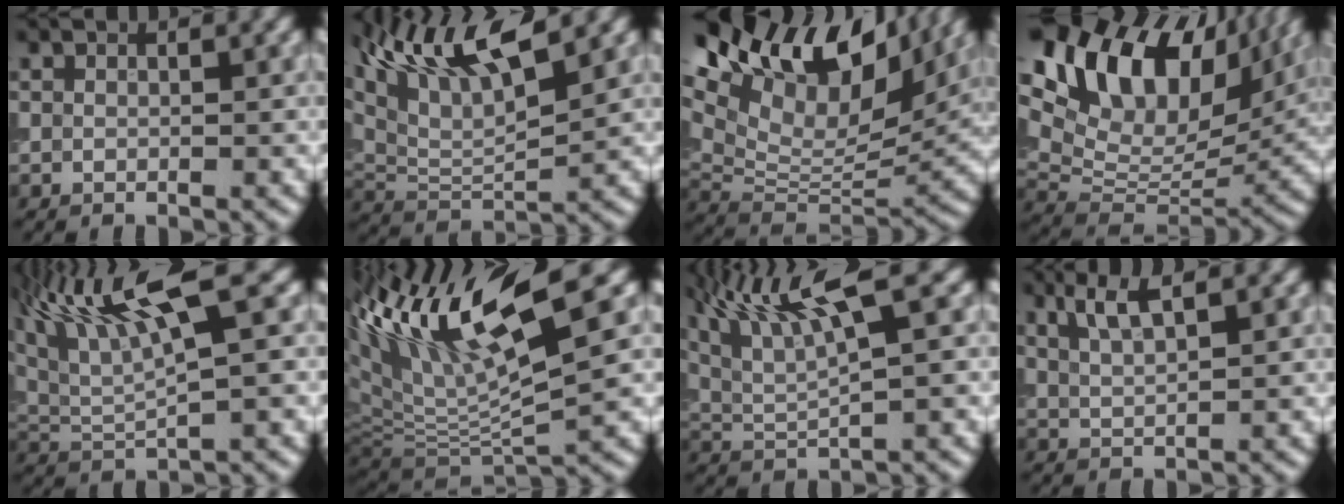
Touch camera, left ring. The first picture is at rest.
{"total": 10.7, "force": [6.3, 3.4, 8.0], "torque": [-0.158, 0.014, 0.115]}
{"total": 15.8, "force": [8.7, 7.5, 10.8], "torque": [-0.227, 0.044, 0.162]}
{"total": 17.5, "force": [9.2, 9.9, 11.1], "torque": [-0.207, 0.054, 0.170]}
{"total": 10.2, "force": [5.4, 2.2, 8.4], "torque": [-0.162, 0.026, 0.095]}
{"total": 13.4, "force": [5.2, 3.6, 11.8], "torque": [-0.222, 0.018, 0.095]}
{"total": 9.4, "force": [5.1, 1.9, 7.6], "torque": [-0.144, 0.020, 0.094]}
{"total": 2.8, "force": [1.9, 0.5, 2.0], "torque": [-0.040, 0.004, 0.040]}